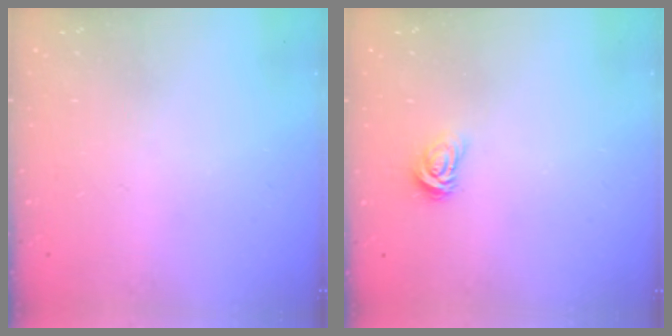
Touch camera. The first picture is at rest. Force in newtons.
{"total": 2.9, "press": 2.8, "slide": 0.4}